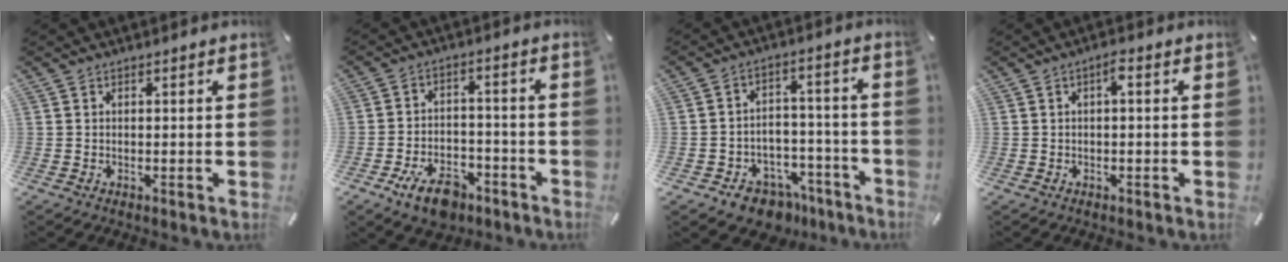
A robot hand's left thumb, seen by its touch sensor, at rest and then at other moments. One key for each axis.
{"total": 9.7, "fx": -5.9, "fy": 5.5, "fz": 5.4, "tx": -0.095, "ty": 0.038, "tz": -0.101}
{"total": 8.5, "fx": -6.0, "fy": 5.7, "fz": 1.8, "tx": -0.016, "ty": 0.046, "tz": -0.098}
{"total": 2.2, "fx": -0.1, "fy": 0.6, "fz": 2.2, "tx": -0.042, "ty": 0.009, "tz": -0.005}